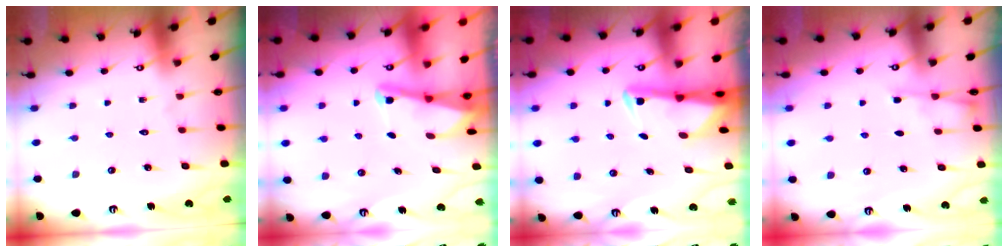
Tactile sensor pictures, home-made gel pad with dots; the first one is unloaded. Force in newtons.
{"total": 2.0, "press": 2.0, "slide": 0.4}
{"total": 3.3, "press": 3.2, "slide": 0.7}
{"total": 2.3, "press": 2.3, "slide": 0.3}